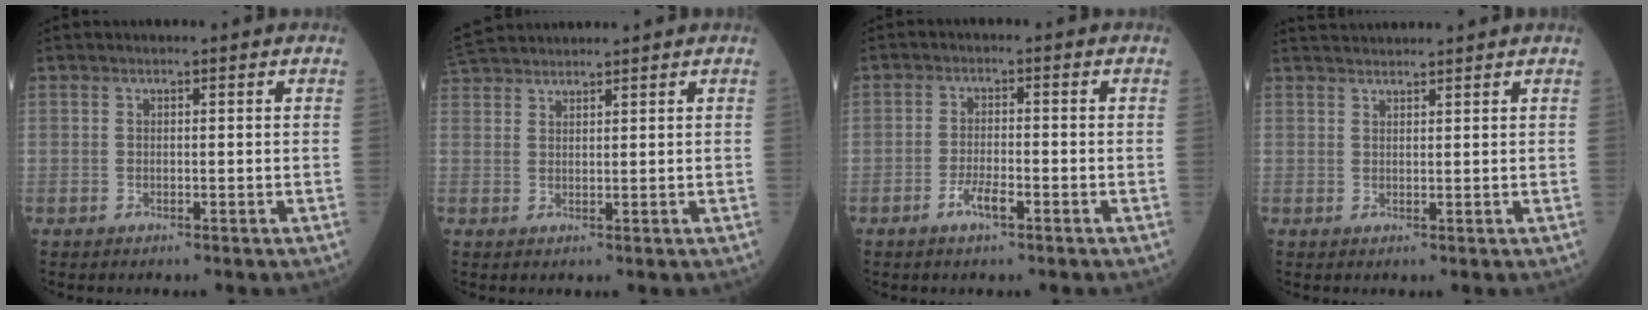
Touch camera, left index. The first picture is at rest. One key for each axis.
{"total": 5.2, "fx": 5.0, "fy": 0.2, "fz": 1.3, "tx": -0.035, "ty": 0.033, "tz": 0.097}
{"total": 3.3, "fx": -2.0, "fy": 0.7, "fz": 2.5, "tx": -0.050, "ty": 0.000, "tz": -0.040}
{"total": 3.4, "fx": 3.3, "fy": -0.5, "fz": 0.6, "tx": -0.008, "ty": 0.029, "tz": 0.063}